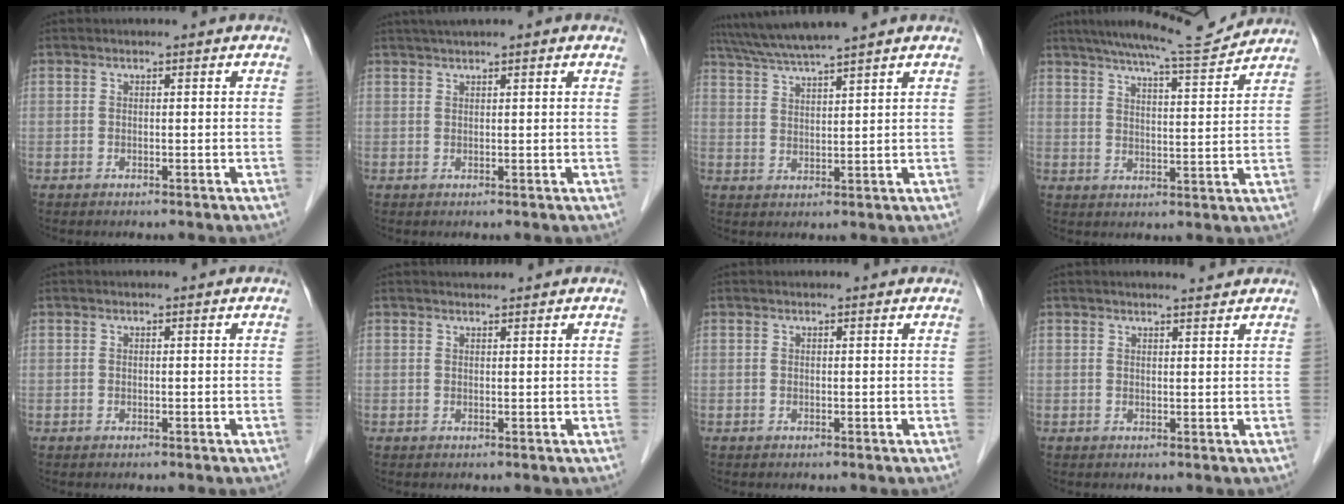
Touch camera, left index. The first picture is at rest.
{"total": 4.6, "force": [3.6, 0.0, 2.9], "torque": [-0.048, 0.032, 0.059]}
{"total": 8.3, "force": [7.3, -1.1, 3.9], "torque": [-0.073, 0.023, 0.127]}
{"total": 11.5, "force": [10.8, -0.1, 3.9], "torque": [-0.063, 0.003, 0.155]}
{"total": 0.0}
{"total": 1.5, "force": [1.4, 0.1, 0.3], "torque": [-0.008, 0.012, 0.027]}
{"total": 1.3, "force": [1.3, 0.2, 0.2], "torque": [-0.012, 0.012, 0.013]}
{"total": 3.0, "force": [2.8, 0.1, 0.9], "torque": [-0.016, 0.005, 0.036]}